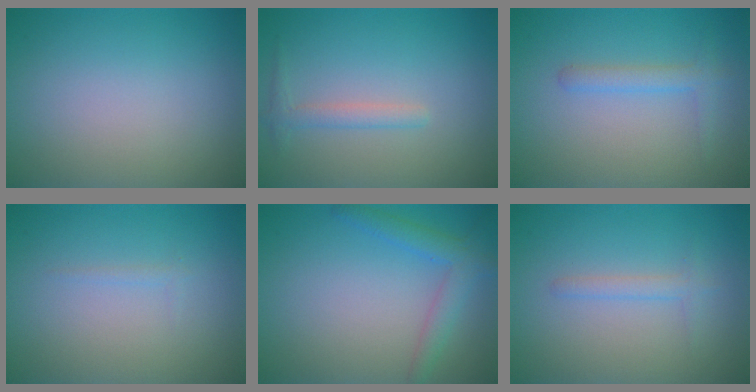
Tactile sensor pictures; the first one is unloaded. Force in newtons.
{"total": 1.4, "press": 1.4, "slide": 0.1}
{"total": 1.7, "press": 1.7, "slide": 0.1}
{"total": 0.6, "press": 0.5, "slide": 0.1}
{"total": 2.9, "press": 2.9, "slide": 0.1}
{"total": 1.2, "press": 1.2, "slide": 0.1}